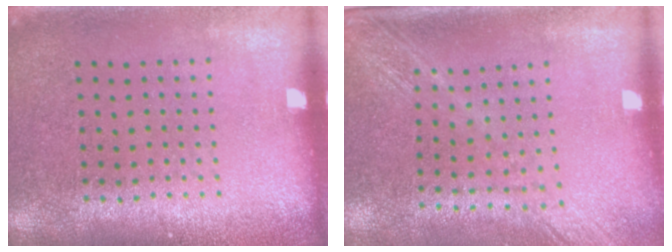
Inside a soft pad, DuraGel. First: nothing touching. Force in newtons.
{"total": 2.0, "press": 1.6, "slide": 1.2}